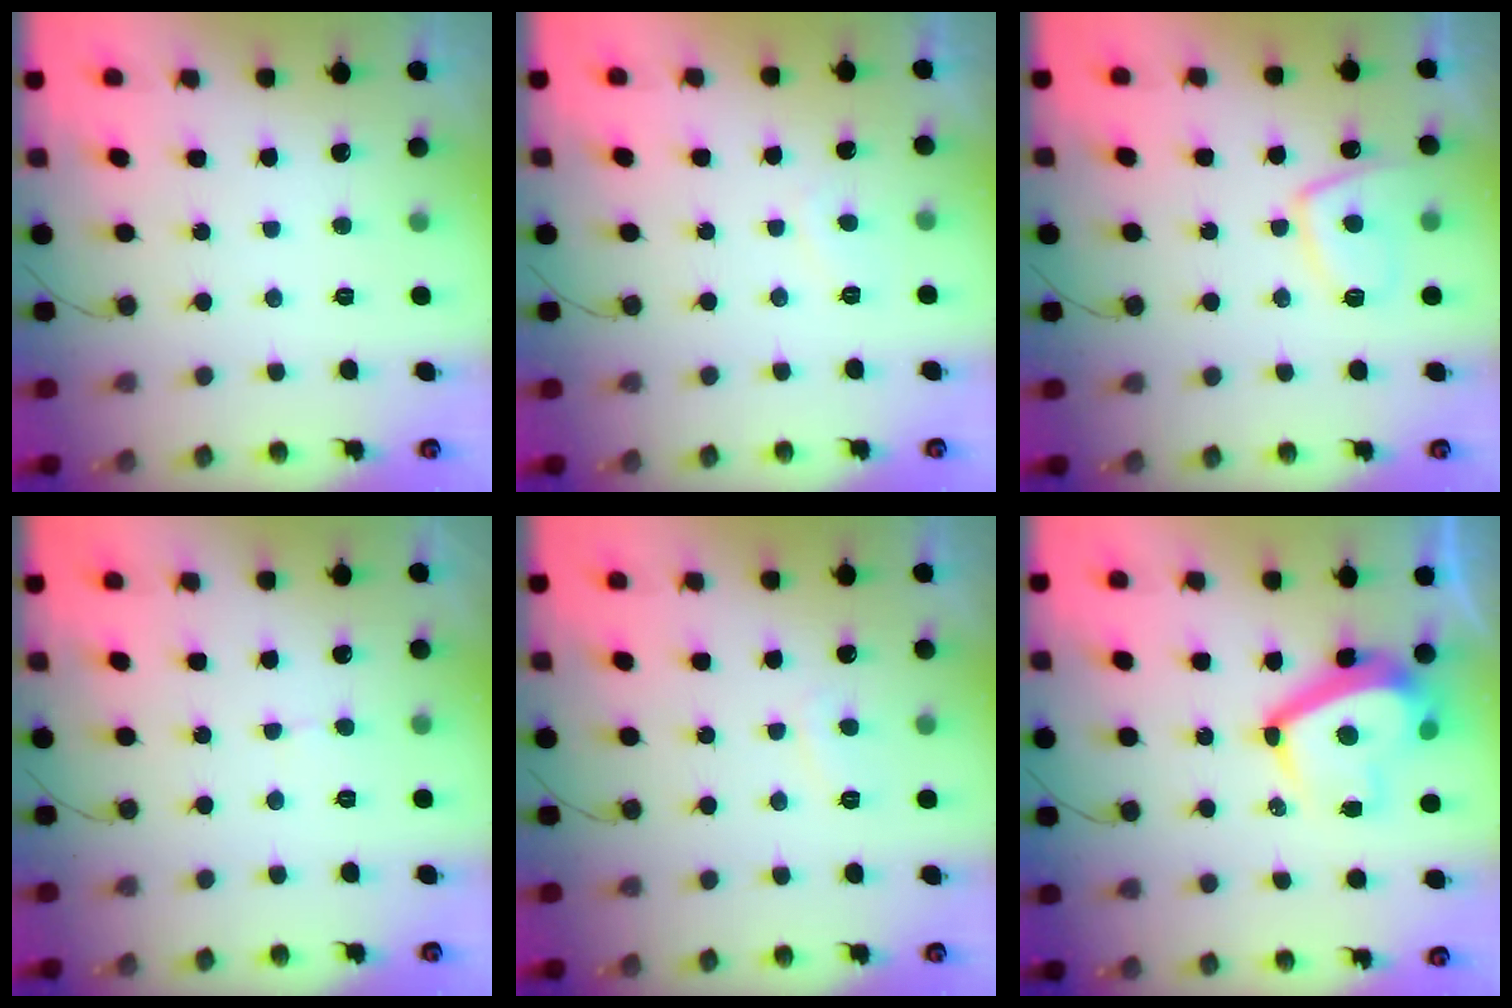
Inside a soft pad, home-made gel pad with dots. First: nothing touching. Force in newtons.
{"total": 0.8, "press": 0.5, "slide": 0.6}
{"total": 9.4, "press": 9.3, "slide": 1.2}
{"total": 3.5, "press": 3.4, "slide": 0.3}
{"total": 2.0, "press": 1.9, "slide": 0.5}
{"total": 12.9, "press": 12.7, "slide": 2.3}